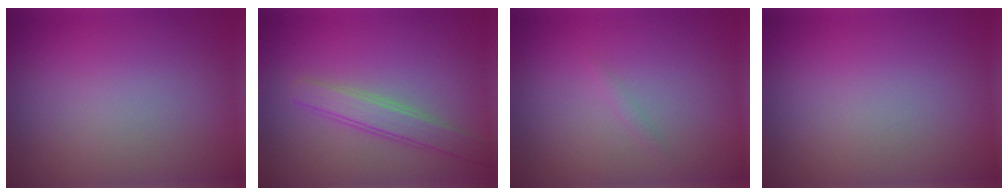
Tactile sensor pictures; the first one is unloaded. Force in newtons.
{"total": 2.7, "press": 2.7, "slide": 0.1}
{"total": 0.5, "press": 0.5, "slide": 0.0}
{"total": 0.0}